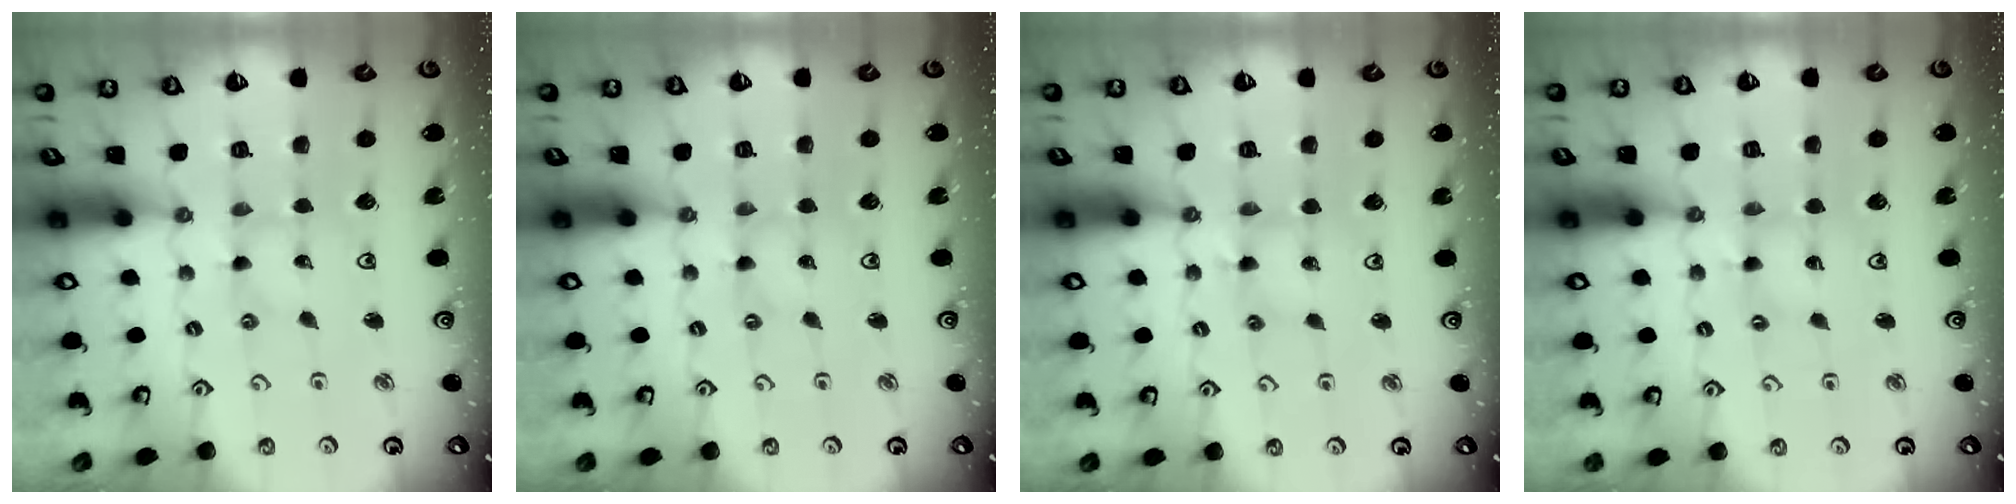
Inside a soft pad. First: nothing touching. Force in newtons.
{"total": 0.0}
{"total": 3.8, "press": 3.8, "slide": 0.4}
{"total": 2.0, "press": 1.9, "slide": 0.3}